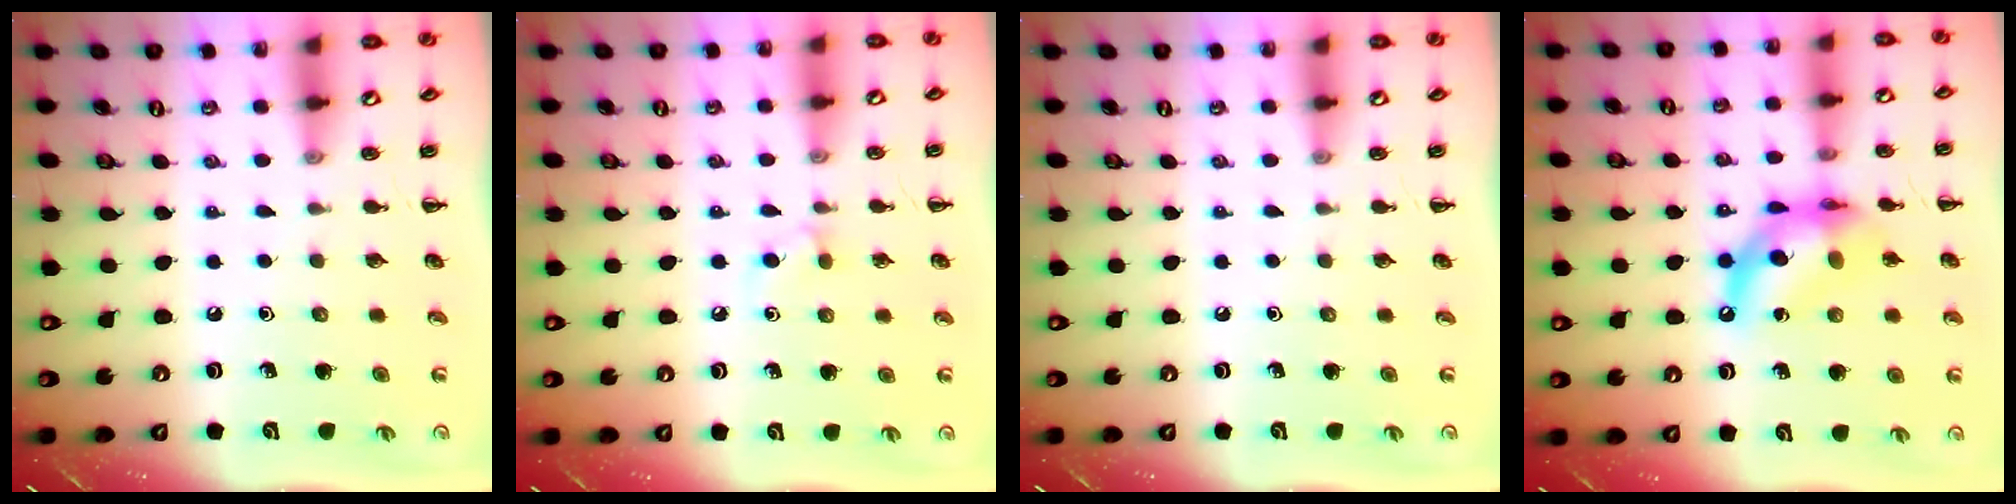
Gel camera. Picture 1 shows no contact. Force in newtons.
{"total": 4.6, "press": 4.3, "slide": 1.6}
{"total": 0.0}
{"total": 12.7, "press": 12.3, "slide": 3.2}